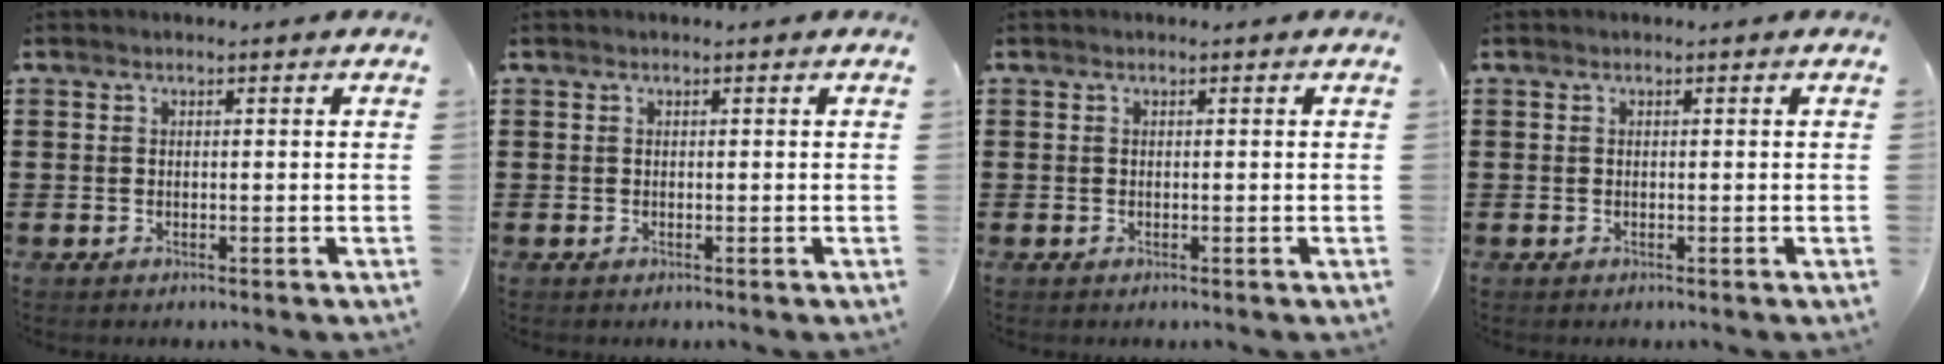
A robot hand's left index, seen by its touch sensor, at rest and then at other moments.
{"total": 0.0}
{"total": 0.0}
{"total": 0.0}